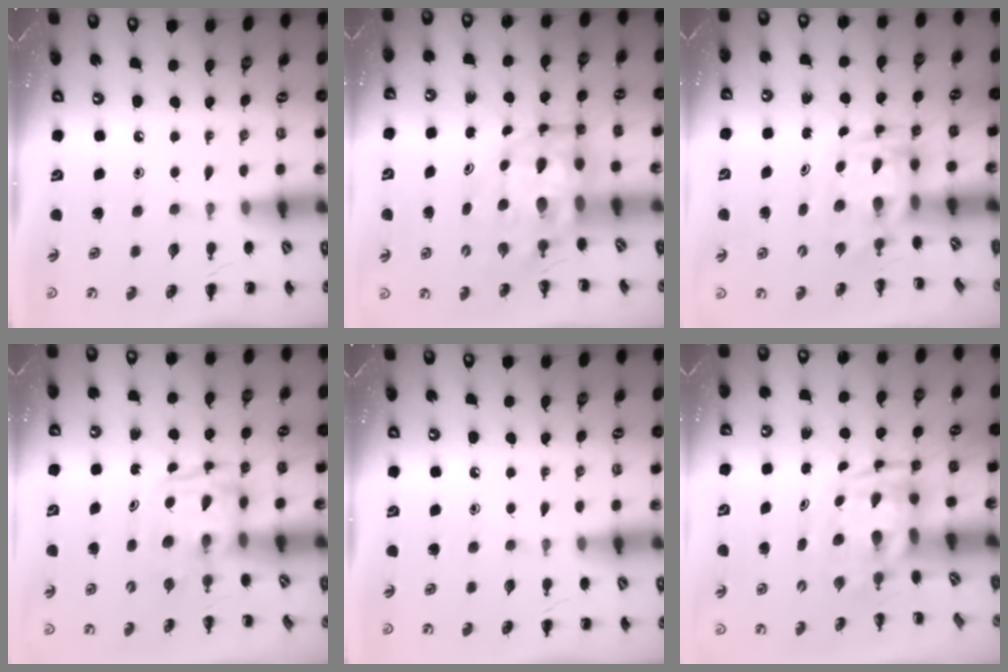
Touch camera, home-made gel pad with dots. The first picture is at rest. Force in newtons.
{"total": 8.2, "press": 7.9, "slide": 2.1}
{"total": 3.0, "press": 3.0, "slide": 0.6}
{"total": 4.0, "press": 4.0, "slide": 0.4}
{"total": 0.0}
{"total": 3.2, "press": 3.1, "slide": 0.8}